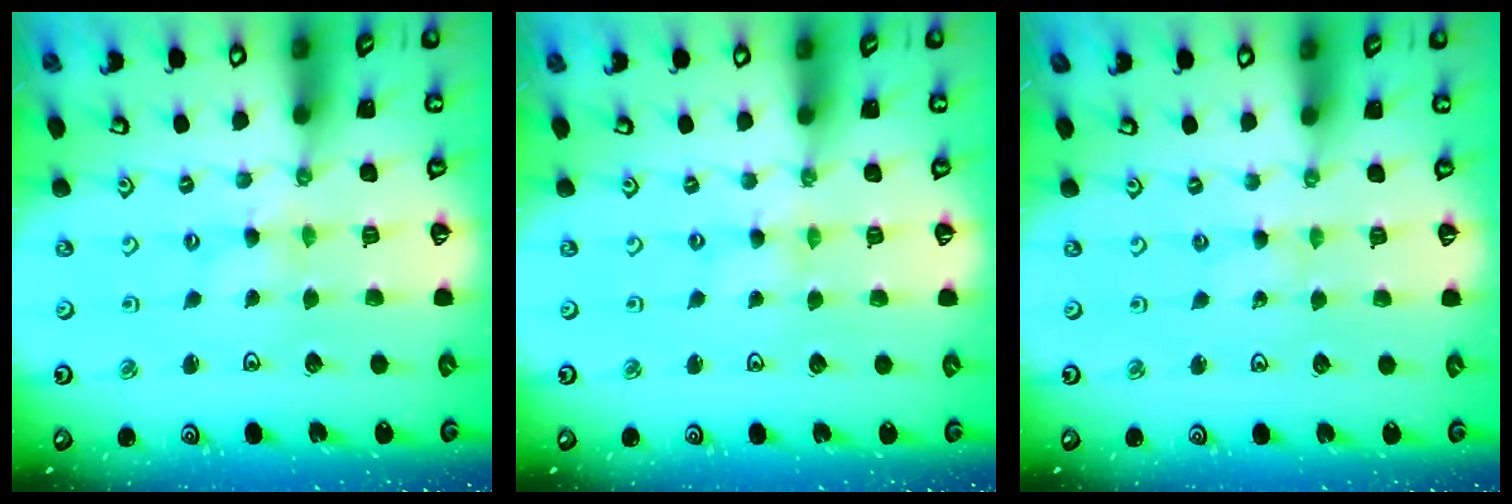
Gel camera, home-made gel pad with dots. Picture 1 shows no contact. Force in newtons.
{"total": 0.0}
{"total": 0.6, "press": 0.6, "slide": 0.1}